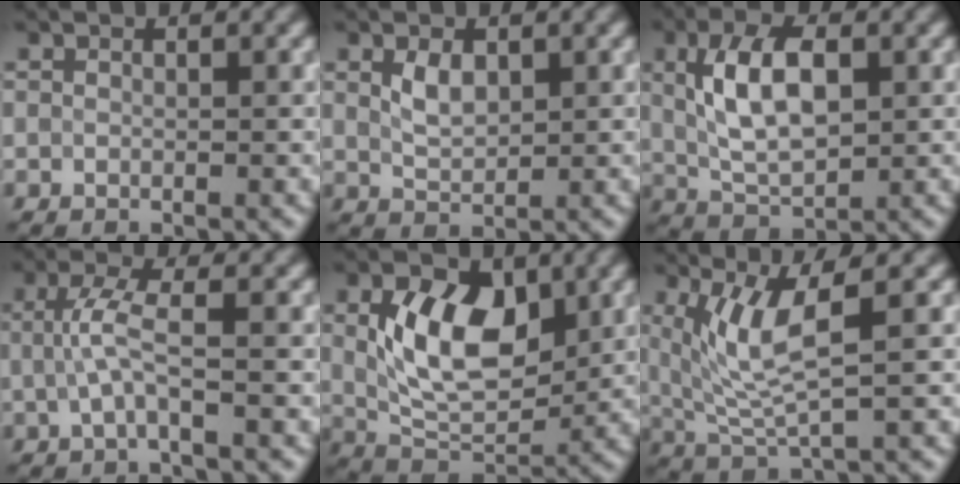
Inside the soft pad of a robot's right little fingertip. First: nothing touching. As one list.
[{"total": 2.4, "force": [0.9, 1.4, 1.8], "torque": [-0.042, 0.002, 0.019]}, {"total": 6.7, "force": [1.4, 3.4, 5.6], "torque": [-0.113, 0.009, 0.028]}, {"total": 2.9, "force": [-0.1, 0.3, 2.9], "torque": [-0.070, 0.005, -0.005]}, {"total": 8.4, "force": [1.8, 4.9, 6.5], "torque": [-0.125, 0.002, 0.033]}, {"total": 4.9, "force": [1.5, 1.0, 4.5], "torque": [-0.105, -0.006, 0.040]}]